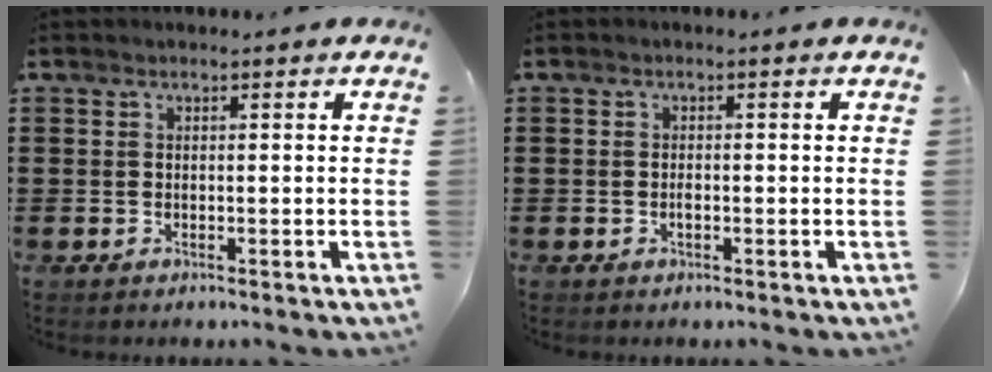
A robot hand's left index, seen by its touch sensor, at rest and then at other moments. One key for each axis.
{"total": 1.1, "fx": -0.3, "fy": 0.4, "fz": 1.0, "tx": -0.021, "ty": -0.003, "tz": -0.005}